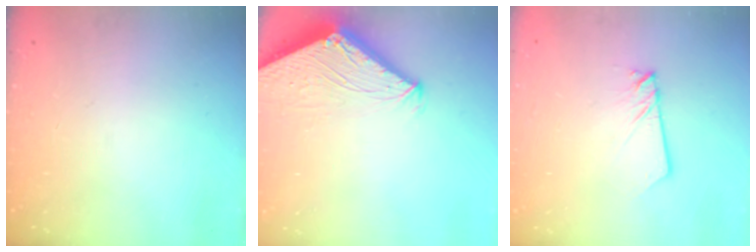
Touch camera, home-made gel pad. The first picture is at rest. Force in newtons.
{"total": 4.7, "press": 4.7, "slide": 0.1}
{"total": 1.9, "press": 1.9, "slide": 0.2}